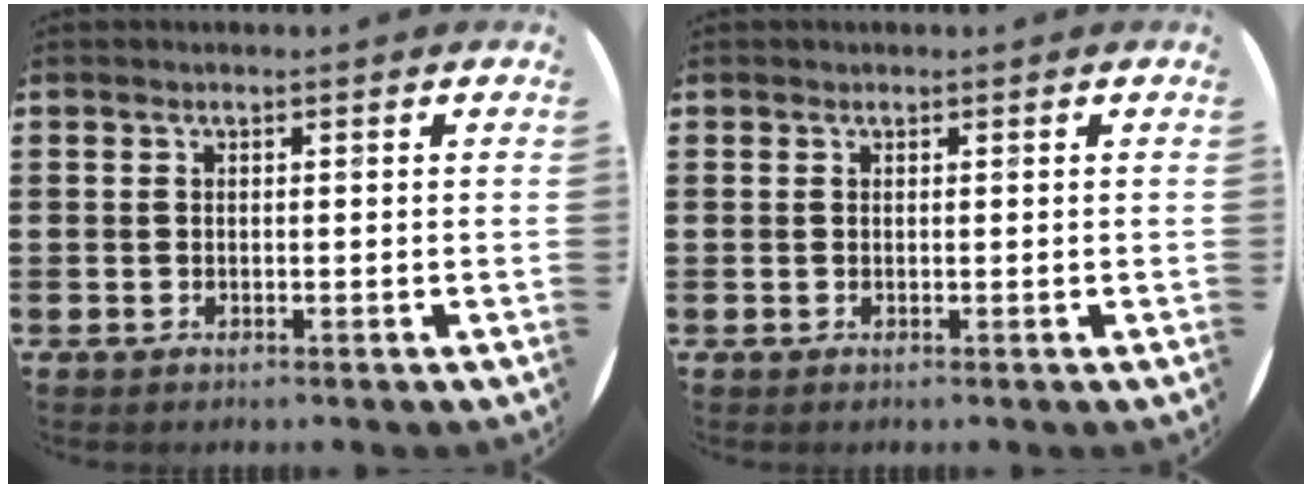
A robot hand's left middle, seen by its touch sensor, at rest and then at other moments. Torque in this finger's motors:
{"motor_torque": [-0.40, 0.06, -0.06, -0.01]}